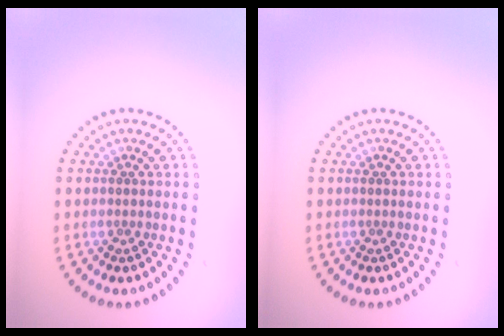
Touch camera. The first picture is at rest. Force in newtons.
{"total": 0.0}